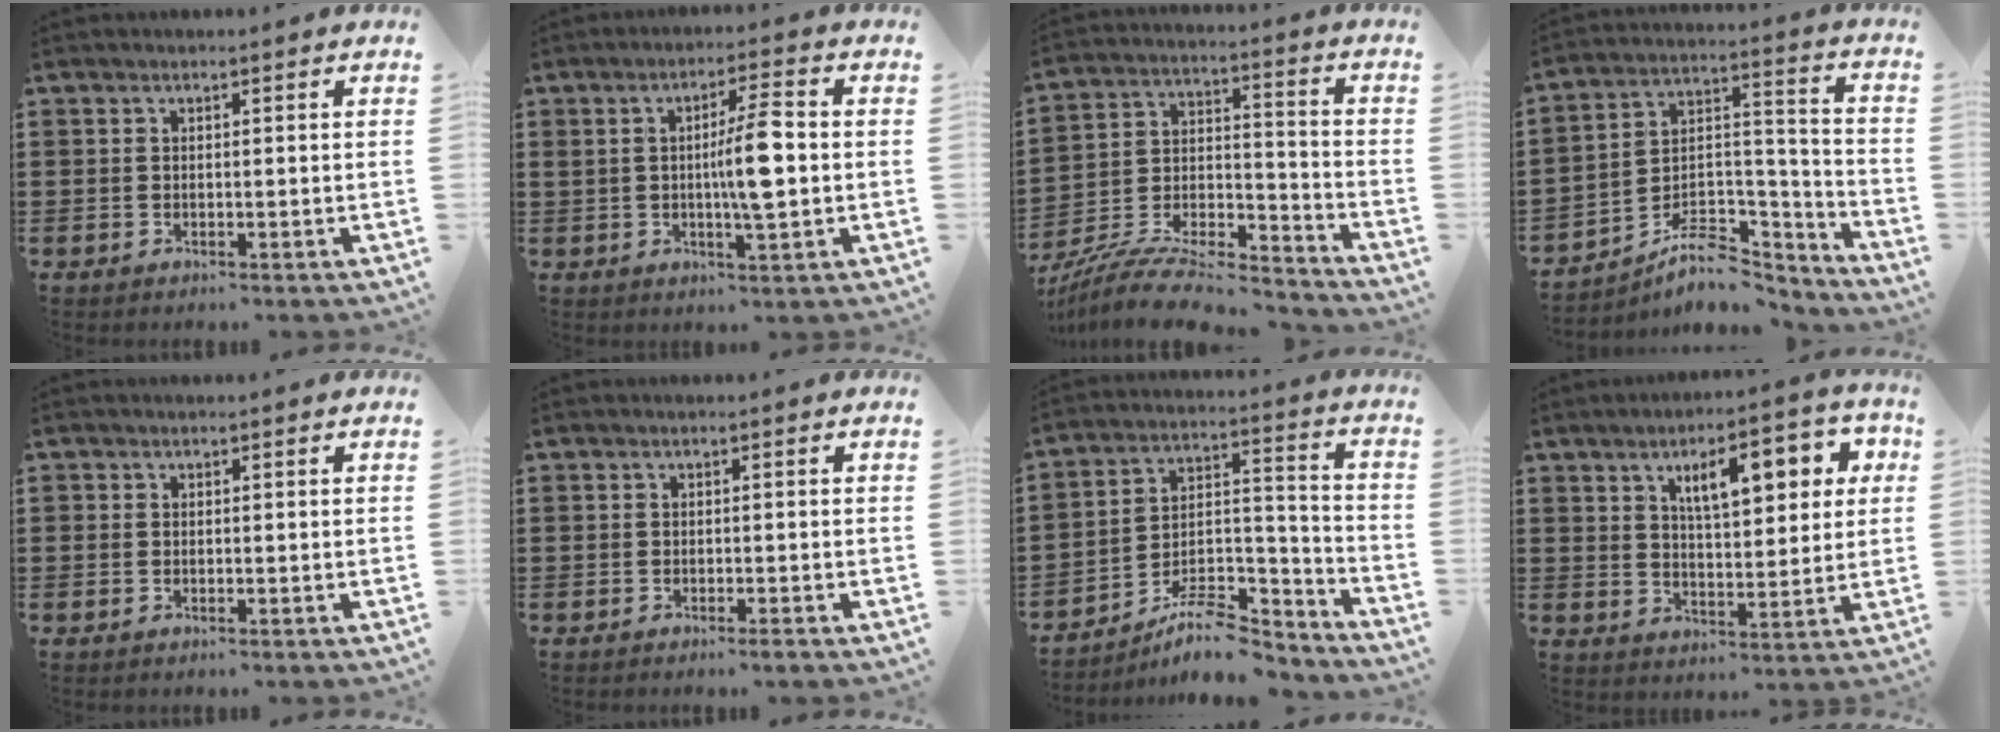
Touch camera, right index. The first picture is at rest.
{"total": 7.2, "force": [-0.2, 1.0, 7.1], "torque": [-0.119, 0.000, -0.009]}
{"total": 9.9, "force": [-9.0, 1.6, 3.9], "torque": [-0.068, 0.011, -0.177]}
{"total": 8.6, "force": [-6.9, 3.8, 3.3], "torque": [-0.050, 0.023, -0.128]}
{"total": 0.0}
{"total": 0.7, "force": [-0.6, 0.0, 0.4], "torque": [-0.009, -0.002, -0.011]}
{"total": 10.2, "force": [-8.6, 3.3, 4.3], "torque": [-0.057, 0.038, -0.157]}
{"total": 9.3, "force": [3.9, 3.7, 7.6], "torque": [-0.126, 0.002, 0.059]}